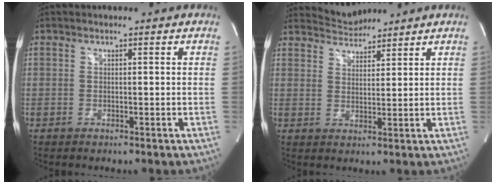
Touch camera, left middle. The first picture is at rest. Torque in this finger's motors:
{"motor_torque": [0.11, -0.09, -0.14, -0.02]}